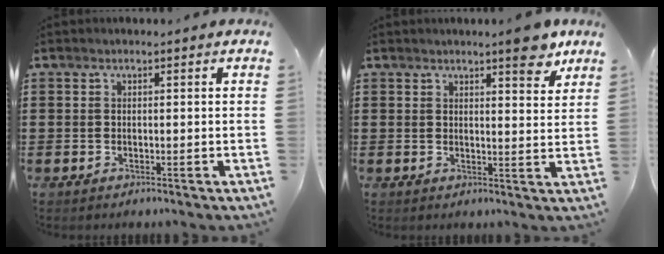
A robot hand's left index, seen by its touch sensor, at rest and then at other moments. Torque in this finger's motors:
{"motor_torque": [0.29, -0.28, 0.23, 0.07]}